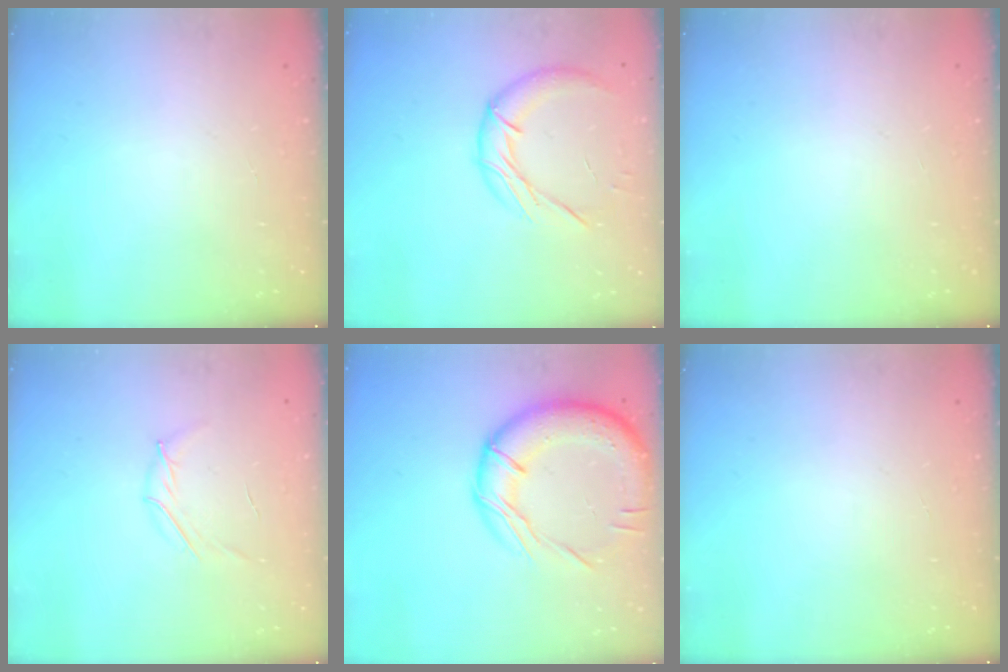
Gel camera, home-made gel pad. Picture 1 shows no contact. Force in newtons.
{"total": 12.8, "press": 12.7, "slide": 1.5}
{"total": 0.0}
{"total": 2.8, "press": 2.7, "slide": 0.7}
{"total": 20.0, "press": 19.9, "slide": 2.3}
{"total": 0.0}